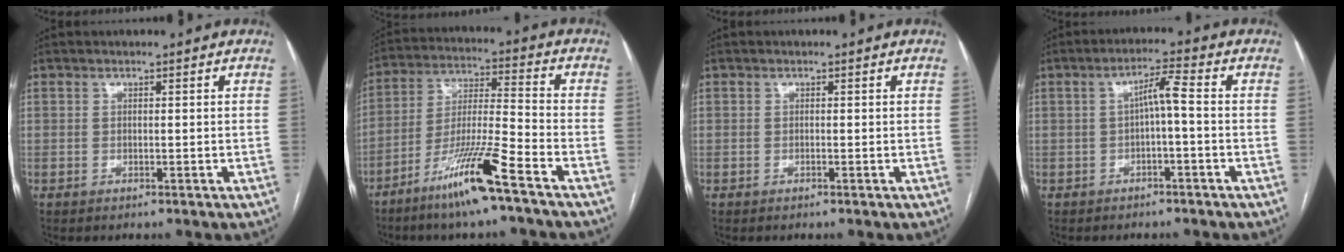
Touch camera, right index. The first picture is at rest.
{"total": 12.7, "force": [-8.1, -0.4, 9.7], "torque": [-0.188, -0.023, -0.154]}
{"total": 0.0}
{"total": 4.0, "force": [-0.4, 0.4, 3.9], "torque": [-0.067, 0.018, -0.004]}